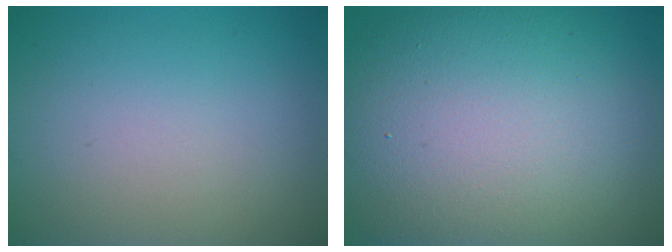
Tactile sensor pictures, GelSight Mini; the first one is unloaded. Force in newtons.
{"total": 15.4, "press": 15.4, "slide": 0.9}